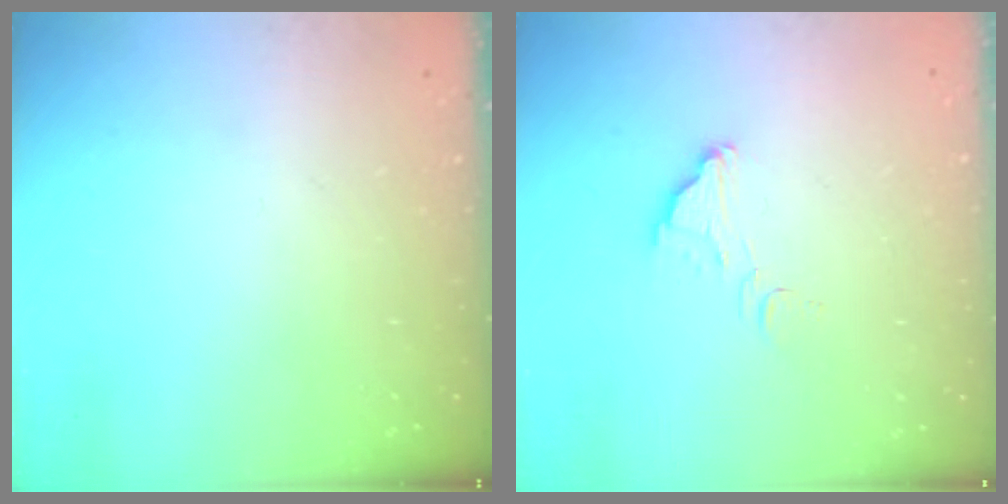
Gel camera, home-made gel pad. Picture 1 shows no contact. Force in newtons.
{"total": 2.7, "press": 2.7, "slide": 0.2}